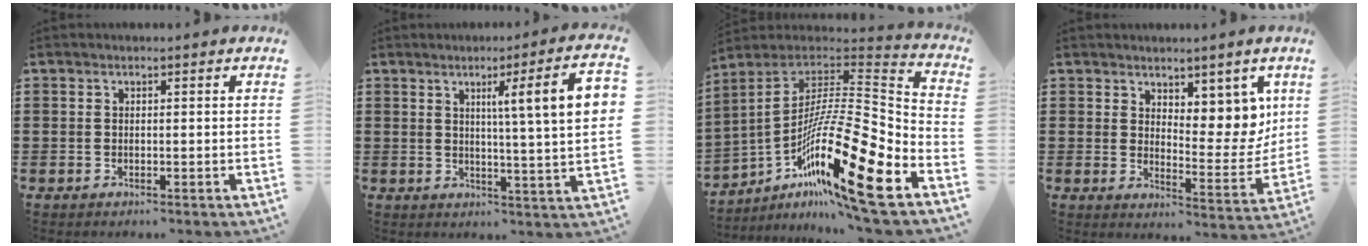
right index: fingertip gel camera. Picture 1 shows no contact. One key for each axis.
{"total": 9.0, "fx": 2.8, "fy": 0.0, "fz": 8.6, "tx": -0.140, "ty": -0.013, "tz": 0.037}
{"total": 20.7, "fx": -11.2, "fy": 2.8, "fz": 17.1, "tx": -0.330, "ty": 0.006, "tz": -0.208}
{"total": 6.8, "fx": 4.7, "fy": 3.9, "fz": 3.0, "tx": -0.054, "ty": -0.027, "tz": 0.085}